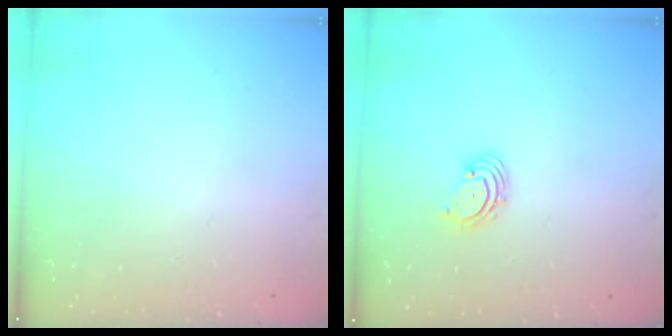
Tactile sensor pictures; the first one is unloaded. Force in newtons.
{"total": 1.8, "press": 1.7, "slide": 0.7}